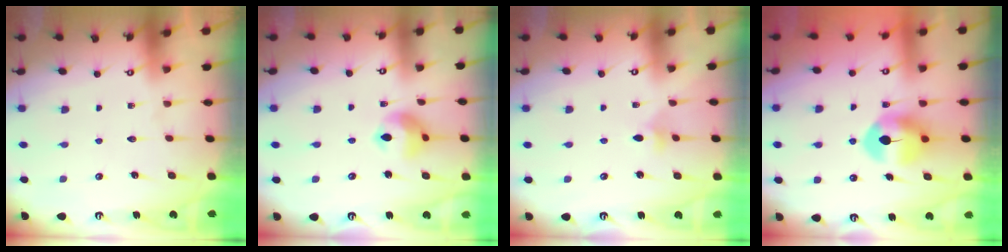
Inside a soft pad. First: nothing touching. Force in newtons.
{"total": 10.8, "press": 10.7, "slide": 1.4}
{"total": 3.4, "press": 3.3, "slide": 0.6}
{"total": 9.1, "press": 9.0, "slide": 1.0}